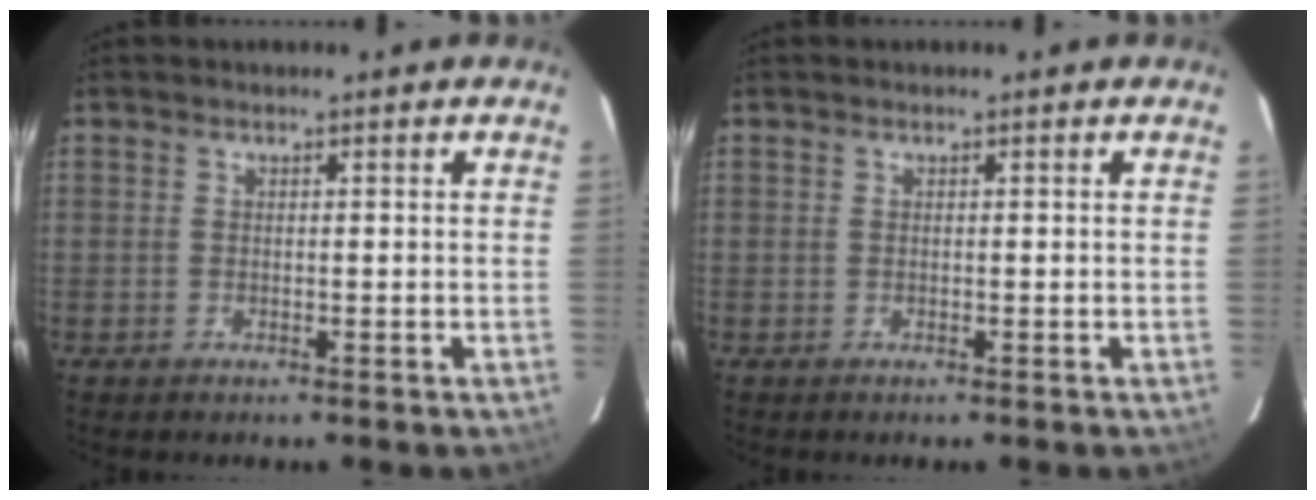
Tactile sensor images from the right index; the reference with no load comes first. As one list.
[{"total": 0.0}]